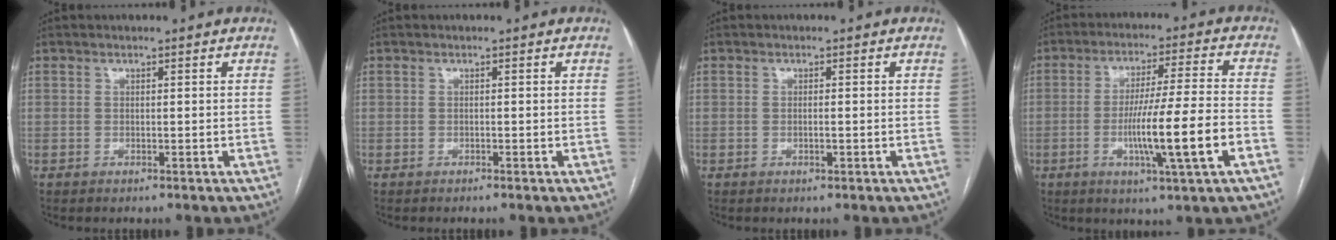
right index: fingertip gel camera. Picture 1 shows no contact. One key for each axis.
{"total": 0.0}
{"total": 0.9, "fx": -0.3, "fy": 0.2, "fz": 0.8, "tx": -0.019, "ty": -0.002, "tz": -0.004}
{"total": 12.8, "fx": -3.9, "fy": -0.6, "fz": 12.2, "tx": -0.214, "ty": -0.008, "tz": -0.068}